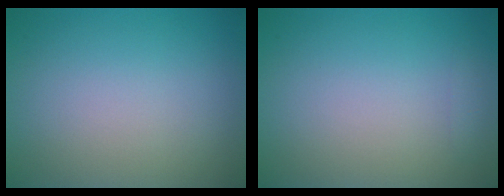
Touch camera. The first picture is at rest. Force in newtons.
{"total": 0.7, "press": 0.7, "slide": 0.1}